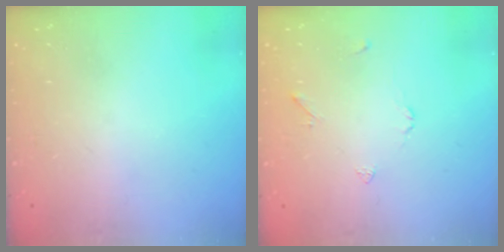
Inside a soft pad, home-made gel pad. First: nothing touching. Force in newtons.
{"total": 2.2, "press": 2.2, "slide": 0.5}